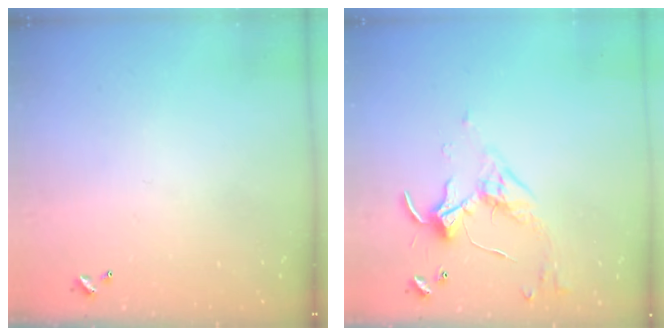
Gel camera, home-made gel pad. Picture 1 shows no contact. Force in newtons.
{"total": 3.4, "press": 3.3, "slide": 0.6}